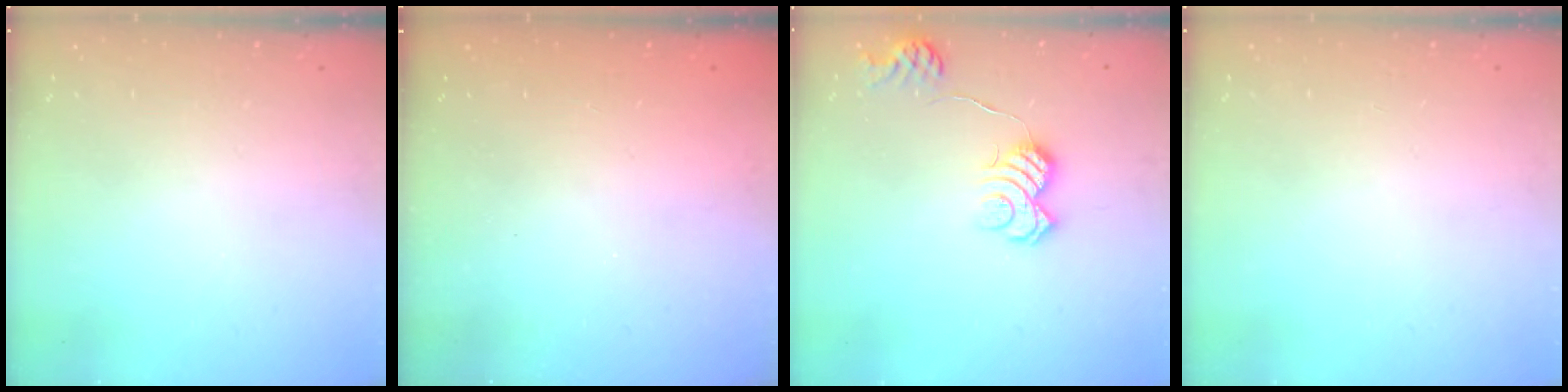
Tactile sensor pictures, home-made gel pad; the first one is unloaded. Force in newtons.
{"total": 2.3, "press": 2.2, "slide": 0.8}
{"total": 11.1, "press": 11.0, "slide": 1.0}
{"total": 0.0}